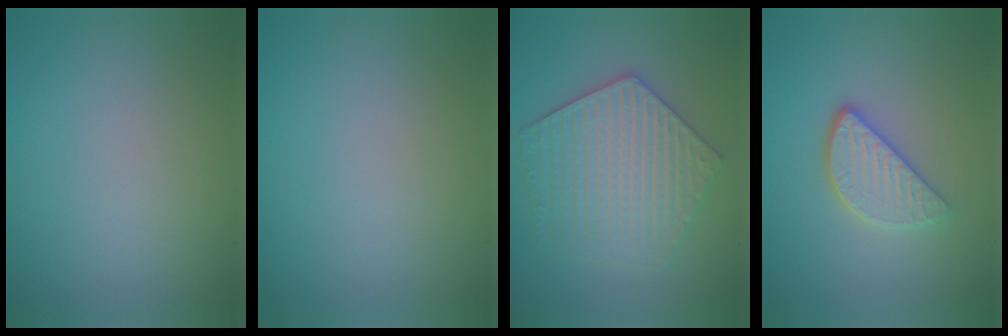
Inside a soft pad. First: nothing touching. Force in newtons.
{"total": 0.0}
{"total": 5.6, "press": 5.5, "slide": 0.9}
{"total": 3.5, "press": 2.9, "slide": 2.0}